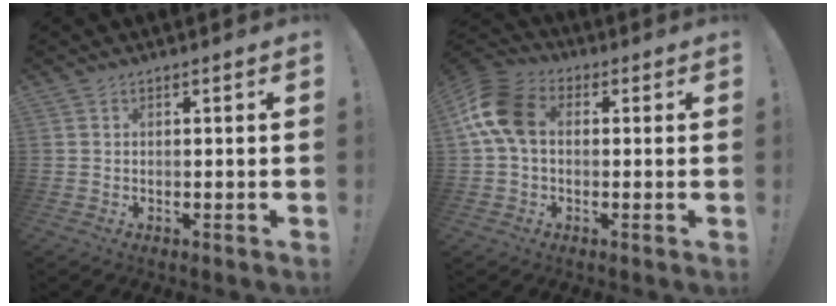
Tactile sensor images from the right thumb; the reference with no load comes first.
{"total": 13.0, "force": [1.7, 8.9, 9.3], "torque": [-0.177, 0.012, 0.035]}